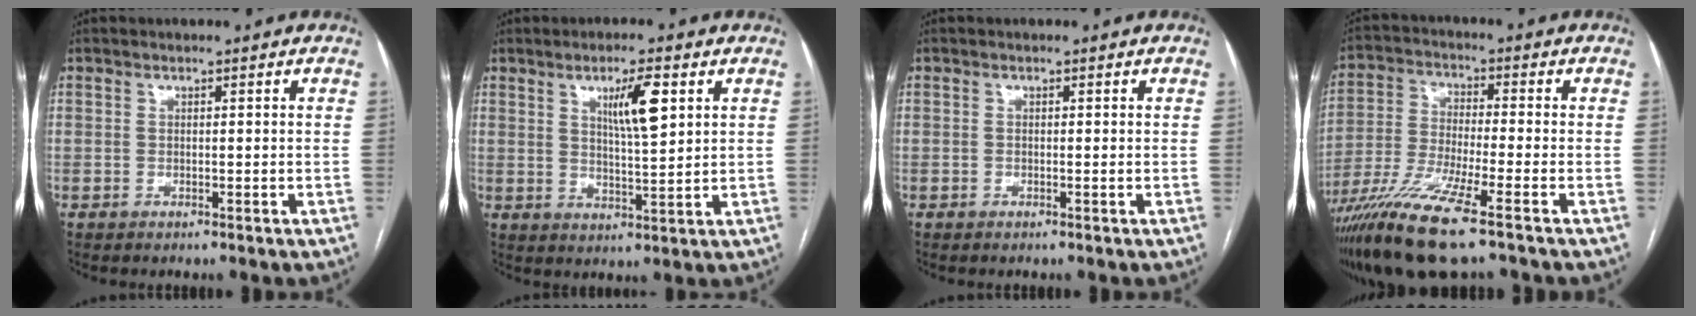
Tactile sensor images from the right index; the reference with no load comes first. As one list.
[{"total": 6.9, "force": [2.8, 0.8, 6.3], "torque": [-0.107, -0.001, 0.048]}, {"total": 0.0}, {"total": 13.1, "force": [-8.7, 0.0, 9.8], "torque": [-0.199, -0.035, -0.163]}]